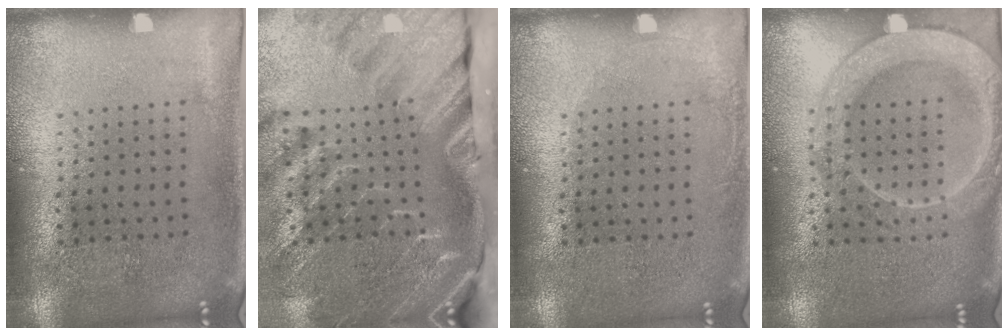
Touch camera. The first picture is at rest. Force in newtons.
{"total": 4.5, "press": 3.2, "slide": 3.2}
{"total": 0.7, "press": 0.7, "slide": 0.1}
{"total": 2.1, "press": 2.1, "slide": 0.2}